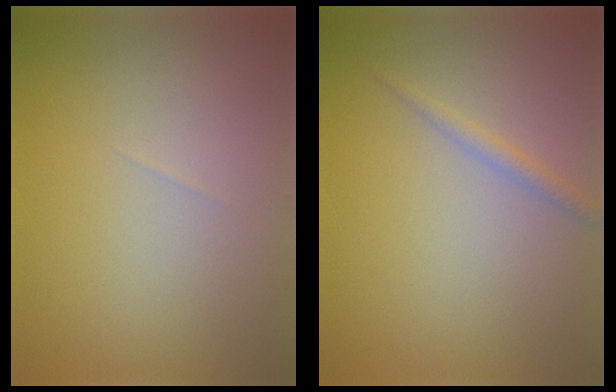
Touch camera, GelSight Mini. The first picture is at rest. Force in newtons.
{"total": 1.2, "press": 1.2, "slide": 0.0}